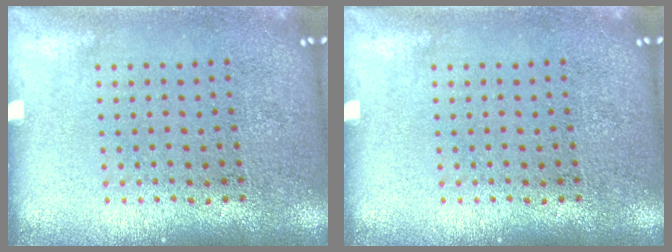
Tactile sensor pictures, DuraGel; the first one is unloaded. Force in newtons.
{"total": 0.0}